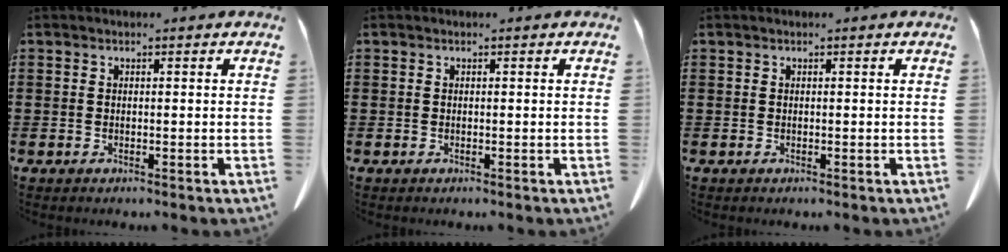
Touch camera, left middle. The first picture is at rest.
{"total": 0.0}
{"total": 0.0}